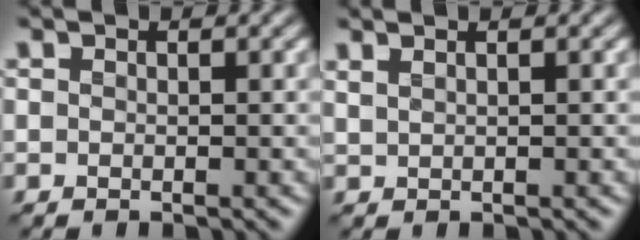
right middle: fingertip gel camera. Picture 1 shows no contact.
{"total": 0.9, "force": [0.7, 0.1, 0.6], "torque": [-0.013, 0.004, 0.017]}